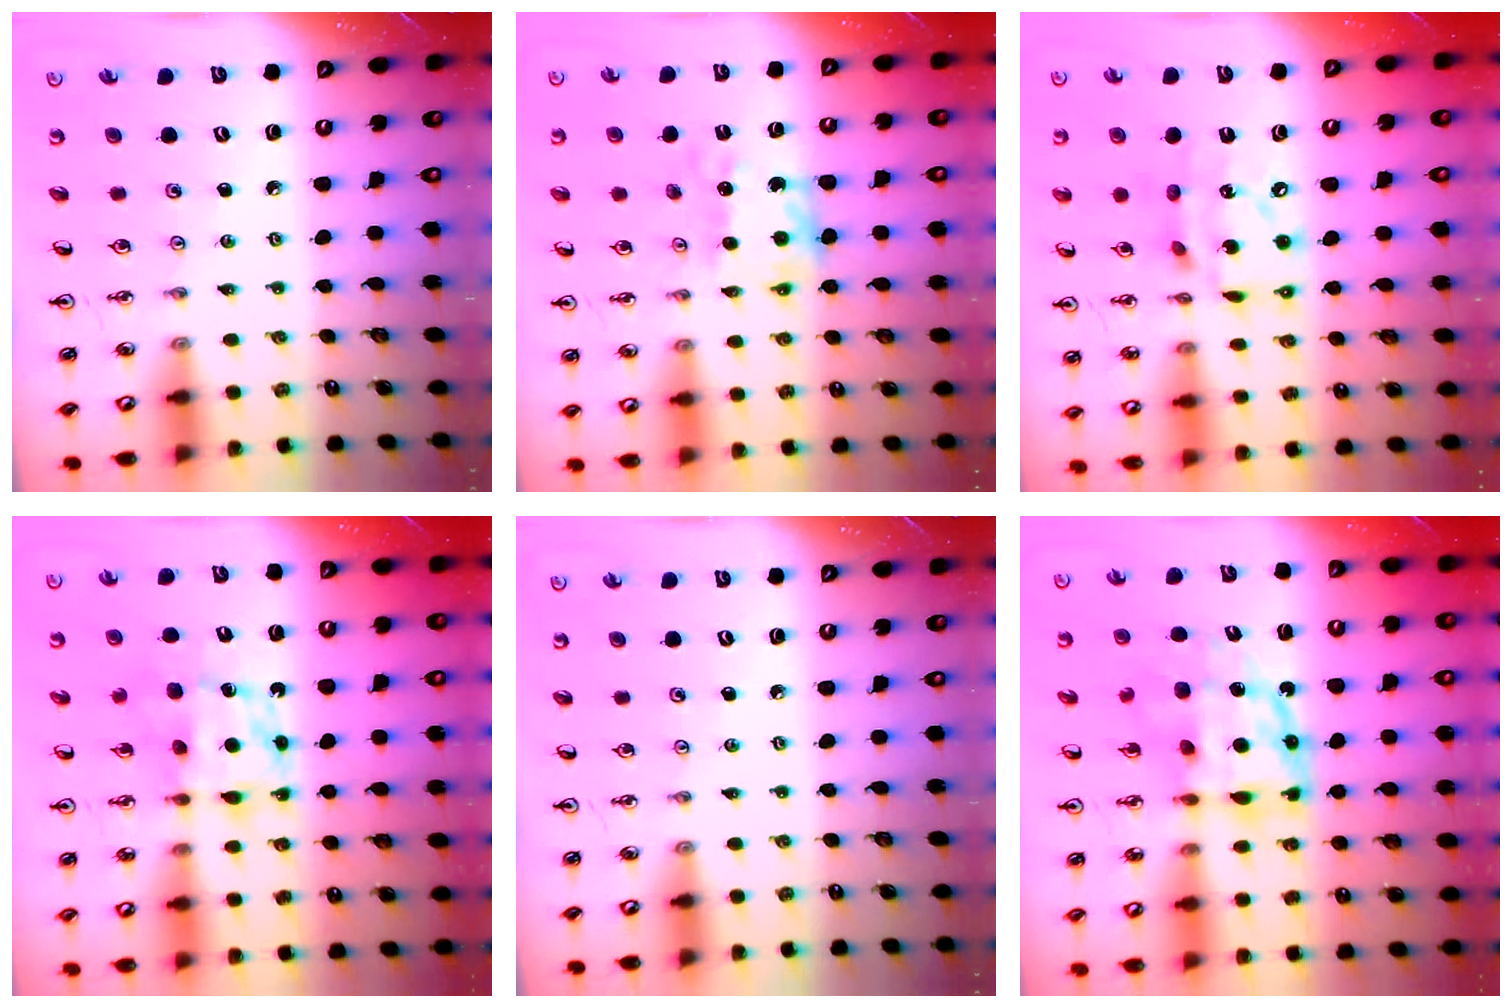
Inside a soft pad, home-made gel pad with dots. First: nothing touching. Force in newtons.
{"total": 8.7, "press": 8.7, "slide": 0.4}
{"total": 13.7, "press": 13.6, "slide": 1.5}
{"total": 7.0, "press": 7.0, "slide": 0.4}
{"total": 0.0}
{"total": 11.2, "press": 11.2, "slide": 0.8}